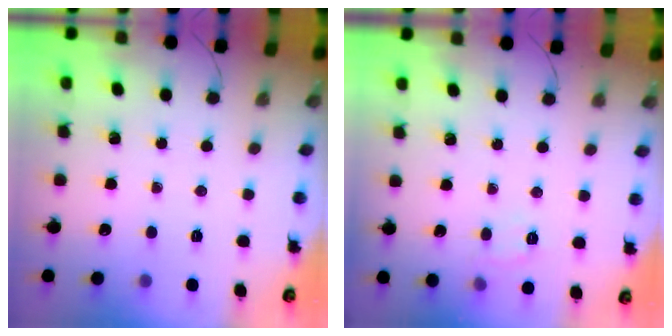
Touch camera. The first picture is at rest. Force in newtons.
{"total": 6.1, "press": 6.0, "slide": 1.1}